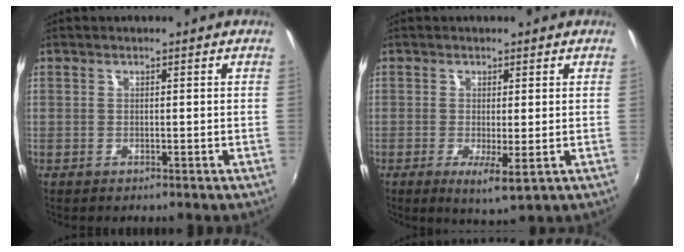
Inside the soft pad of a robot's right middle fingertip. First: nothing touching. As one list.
[{"total": 4.2, "force": [-0.9, 0.6, 4.1], "torque": [-0.075, -0.016, -0.011]}]